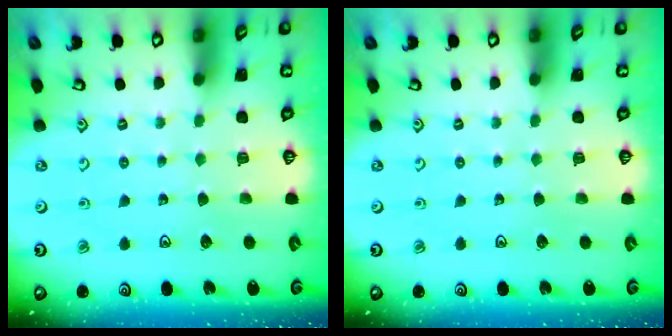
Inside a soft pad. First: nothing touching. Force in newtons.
{"total": 0.0}